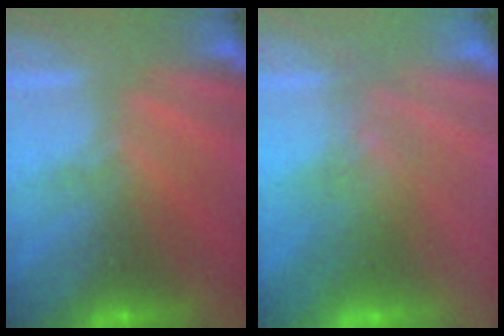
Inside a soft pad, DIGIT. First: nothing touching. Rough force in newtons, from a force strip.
{"total": 2.7}